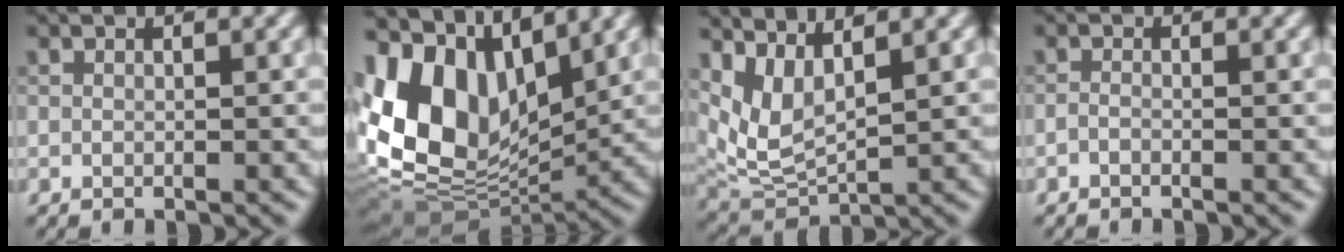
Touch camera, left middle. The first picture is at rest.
{"total": 13.7, "force": [3.6, 8.4, 10.2], "torque": [-0.225, 0.006, 0.064]}
{"total": 4.5, "force": [2.5, 1.9, 3.2], "torque": [-0.082, -0.010, 0.062]}
{"total": 0.6, "force": [-0.5, 0.2, 0.4], "torque": [-0.008, -0.002, -0.011]}